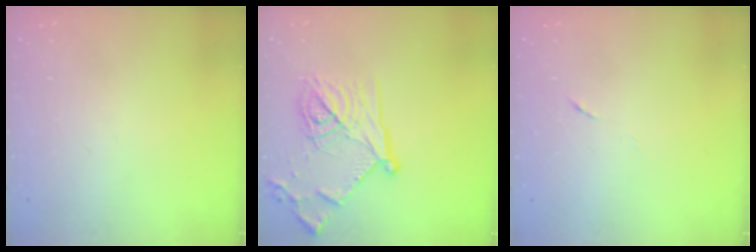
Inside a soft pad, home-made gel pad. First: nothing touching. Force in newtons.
{"total": 19.8, "press": 19.7, "slide": 1.2}
{"total": 3.9, "press": 3.5, "slide": 1.6}